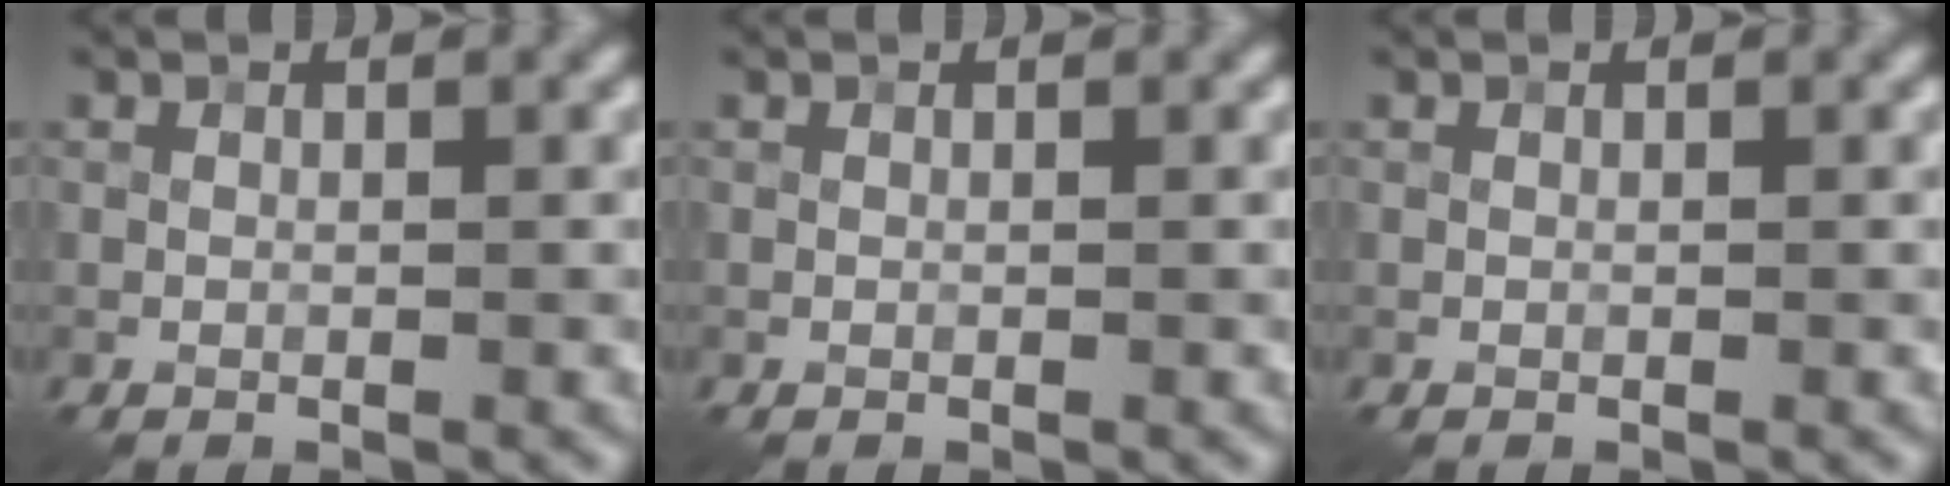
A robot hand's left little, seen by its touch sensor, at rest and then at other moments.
{"total": 0.0}
{"total": 0.0}